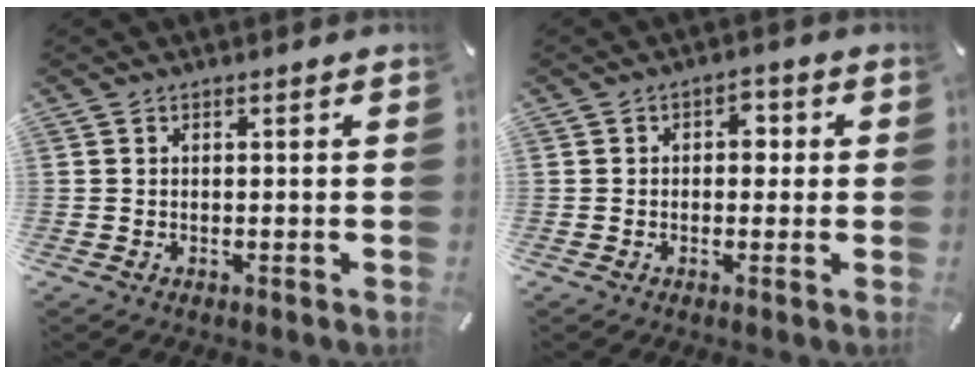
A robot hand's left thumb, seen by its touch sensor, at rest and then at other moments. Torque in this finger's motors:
{"motor_torque": [0.40, 0.56, 0.32, -0.06, 0.00]}